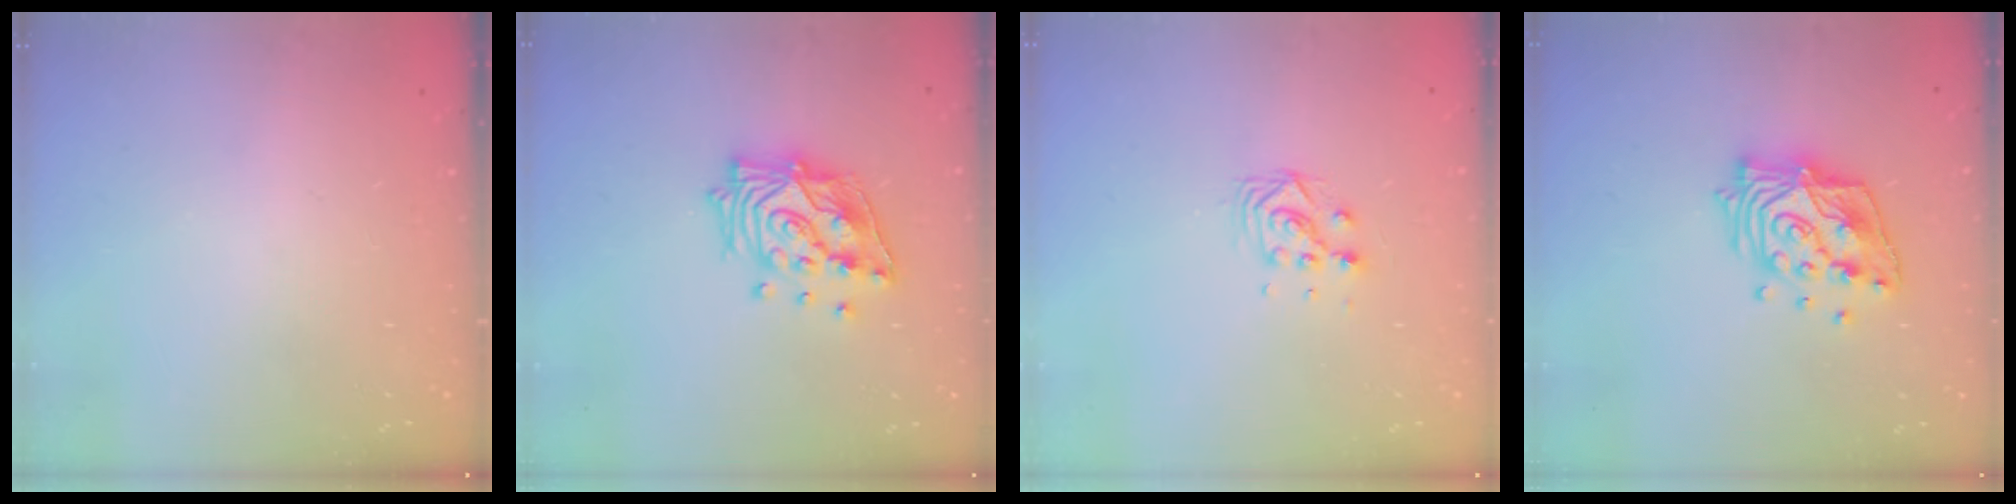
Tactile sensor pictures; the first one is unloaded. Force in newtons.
{"total": 16.7, "press": 16.7, "slide": 1.2}
{"total": 5.7, "press": 5.7, "slide": 0.2}
{"total": 15.5, "press": 15.5, "slide": 1.2}